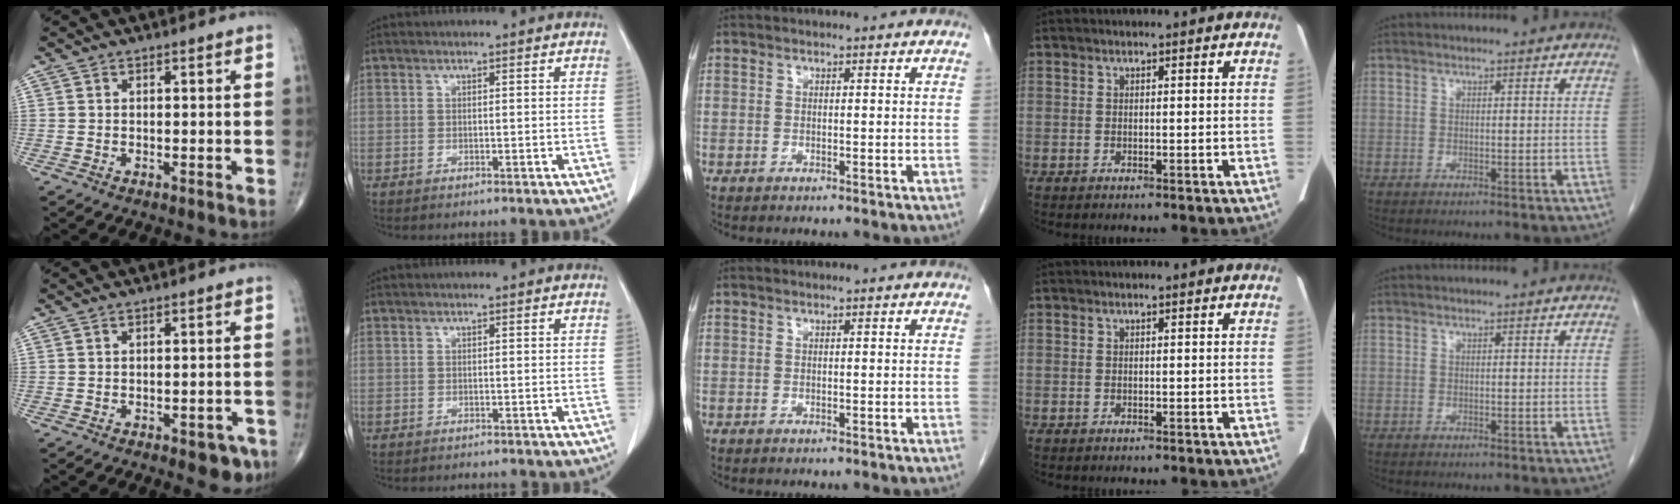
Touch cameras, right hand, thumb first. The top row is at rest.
{"thumb": {"total": 4.6, "force": [-2.6, 2.3, 3.1], "torque": [-0.019, 0.014, -0.026]}, "index": {"total": 2.7, "force": [-2.4, 1.1, 0.6], "torque": [-0.007, -0.002, -0.029]}}